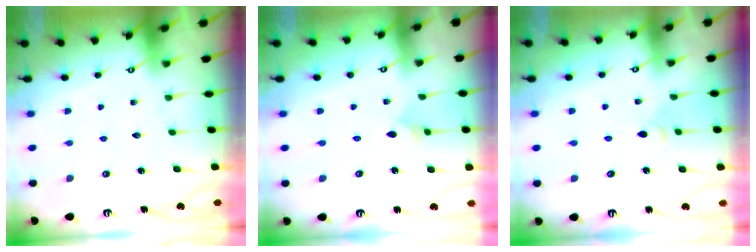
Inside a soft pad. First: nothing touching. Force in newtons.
{"total": 3.1, "press": 3.0, "slide": 0.7}
{"total": 3.8, "press": 3.7, "slide": 0.8}